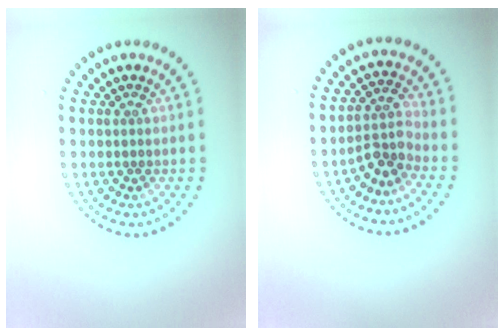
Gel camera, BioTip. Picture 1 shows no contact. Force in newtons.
{"total": 2.7, "press": 1.9, "slide": 1.9}